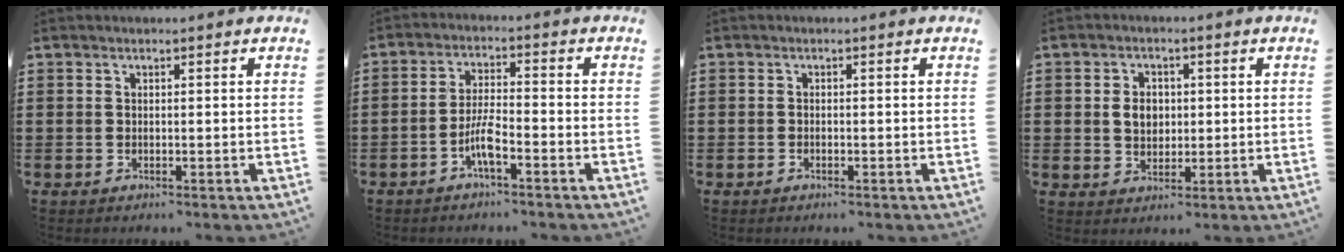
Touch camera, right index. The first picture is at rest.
{"total": 4.9, "force": [-2.7, 0.8, 4.0], "torque": [-0.095, -0.006, -0.056]}
{"total": 0.5, "force": [-0.5, 0.2, 0.1], "torque": [-0.004, -0.002, -0.009]}
{"total": 4.0, "force": [0.3, 3.1, 2.5], "torque": [-0.049, 0.008, 0.001]}